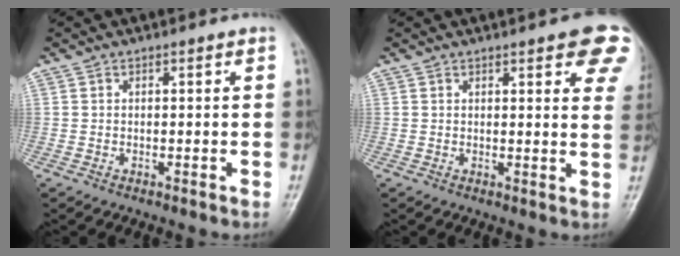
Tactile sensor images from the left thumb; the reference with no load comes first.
{"total": 10.8, "force": [5.8, 3.2, 8.6], "torque": [-0.074, -0.018, 0.058]}